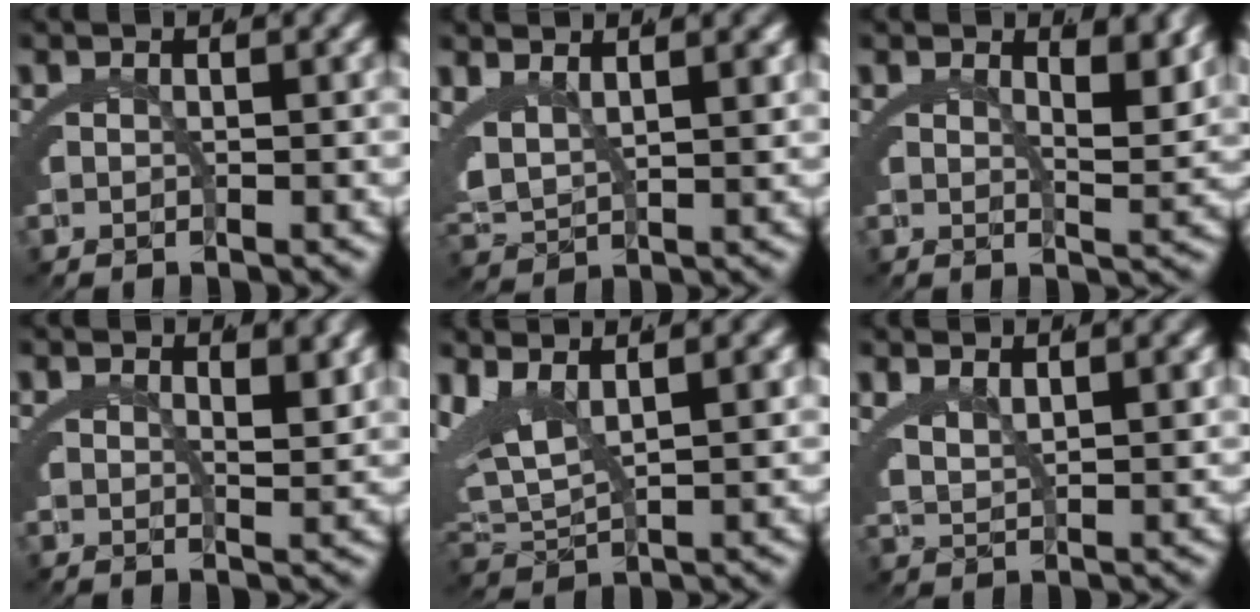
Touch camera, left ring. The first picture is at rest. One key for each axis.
{"total": 4.1, "fx": 1.9, "fy": 2.6, "fz": 2.5, "tx": -0.076, "ty": -0.021, "tz": 0.048}
{"total": 2.8, "fx": 1.9, "fy": 0.4, "fz": 2.0, "tx": -0.028, "ty": -0.020, "tz": 0.035}
{"total": 1.6, "fx": 1.2, "fy": 0.5, "fz": 1.1, "tx": -0.024, "ty": -0.017, "tz": 0.024}
{"total": 6.6, "fx": 2.1, "fy": 4.3, "fz": 4.6, "tx": -0.120, "ty": -0.008, "tz": 0.042}
{"total": 2.7, "fx": 2.3, "fy": 0.5, "fz": 1.4, "tx": -0.030, "ty": -0.010, "tz": 0.051}